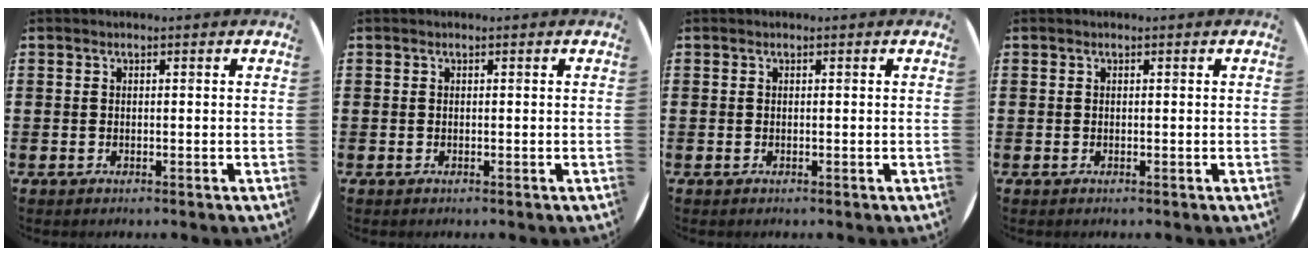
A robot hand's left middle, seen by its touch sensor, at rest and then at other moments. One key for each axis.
{"total": 0.0}
{"total": 0.0}
{"total": 0.0}